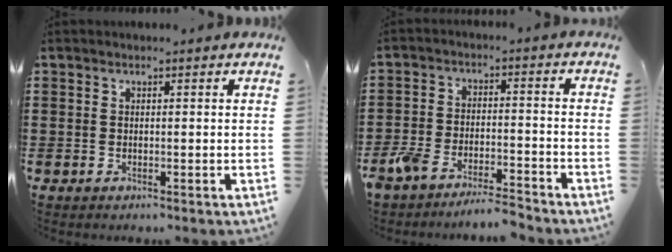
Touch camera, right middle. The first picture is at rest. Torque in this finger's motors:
{"motor_torque": [0.90, -0.79, 0.13, 0.07]}